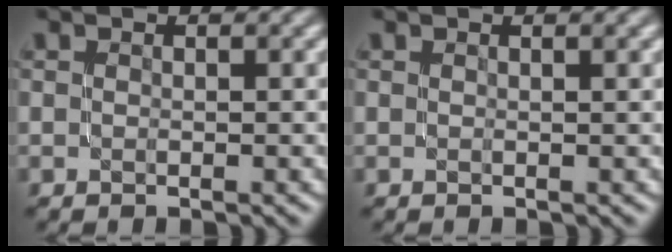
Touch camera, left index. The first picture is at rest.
{"total": 1.1, "force": [0.6, 0.4, 0.8], "torque": [-0.004, 0.001, 0.001]}